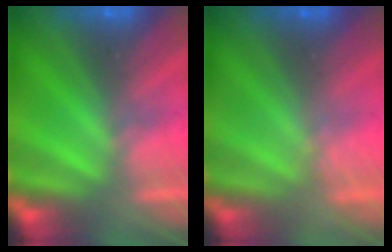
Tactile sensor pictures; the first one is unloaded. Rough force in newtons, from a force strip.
{"total": 1.3}